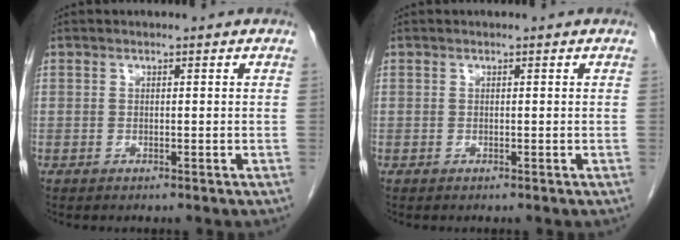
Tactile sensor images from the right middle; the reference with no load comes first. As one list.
[{"total": 0.0}]